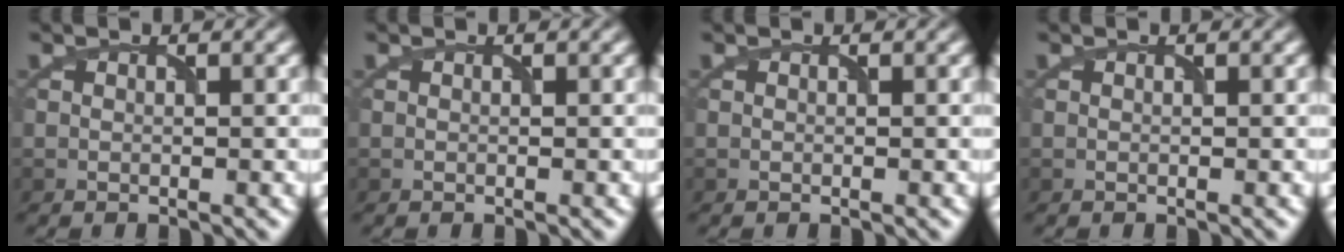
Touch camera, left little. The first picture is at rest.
{"total": 0.0}
{"total": 0.0}
{"total": 0.0}